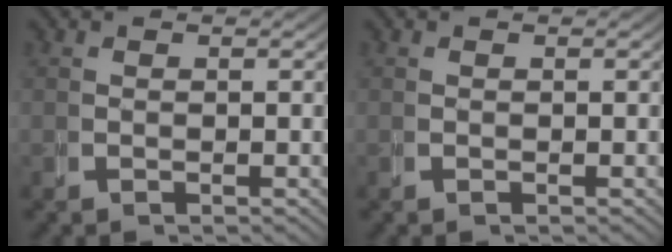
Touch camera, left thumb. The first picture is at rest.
{"total": 0.0}